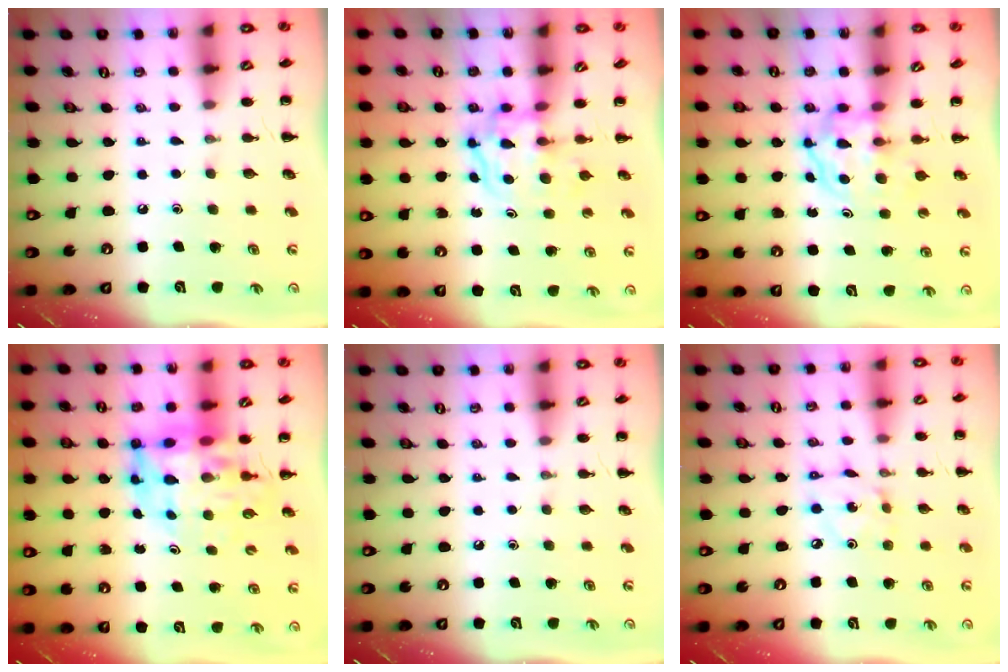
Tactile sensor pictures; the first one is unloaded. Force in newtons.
{"total": 3.6, "press": 3.6, "slide": 0.4}
{"total": 3.6, "press": 3.6, "slide": 0.4}
{"total": 11.3, "press": 10.7, "slide": 3.6}
{"total": 0.0}
{"total": 2.6, "press": 2.6, "slide": 0.5}